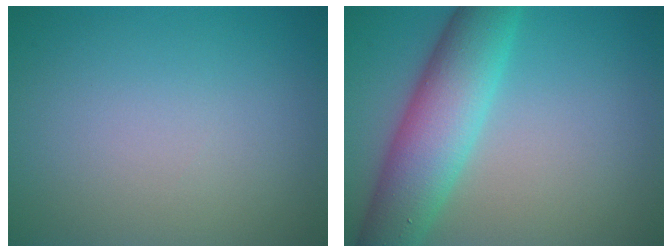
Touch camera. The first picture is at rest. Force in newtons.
{"total": 7.4, "press": 7.4, "slide": 0.1}